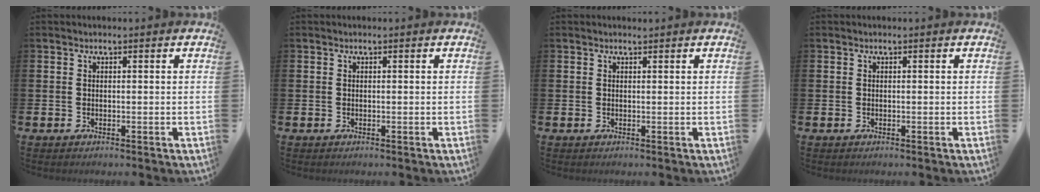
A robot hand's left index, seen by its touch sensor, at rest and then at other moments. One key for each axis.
{"total": 0.0}
{"total": 0.5, "fx": 0.5, "fy": 0.0, "fz": 0.0, "tx": 0.009, "ty": -0.004, "tz": 0.008}
{"total": 0.0}